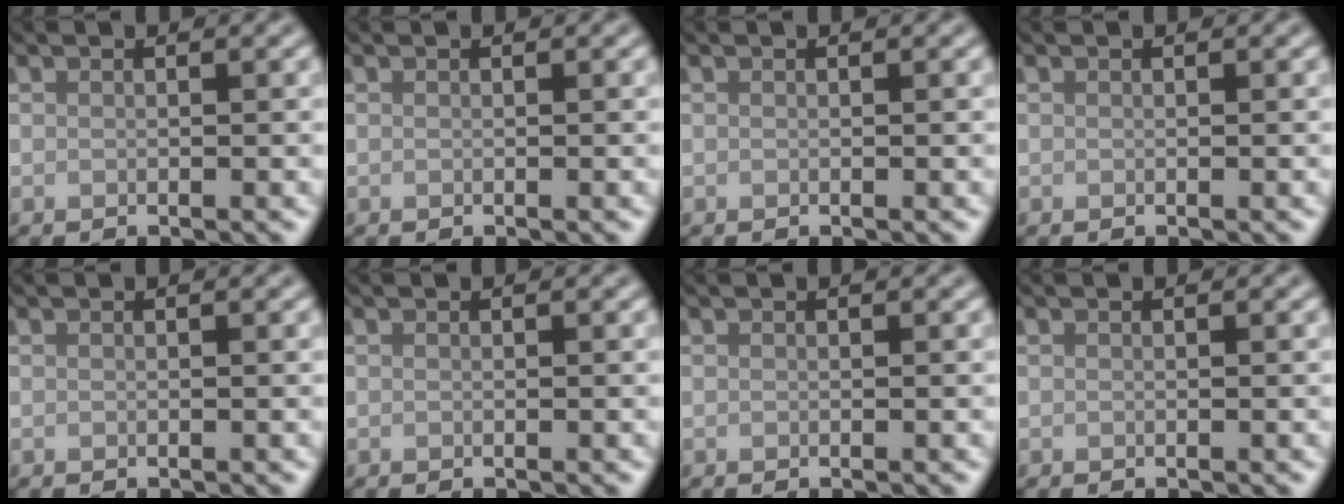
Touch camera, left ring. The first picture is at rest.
{"total": 0.0}
{"total": 0.0}
{"total": 0.0}
{"total": 0.0}
{"total": 0.0}
{"total": 0.0}
{"total": 0.0}